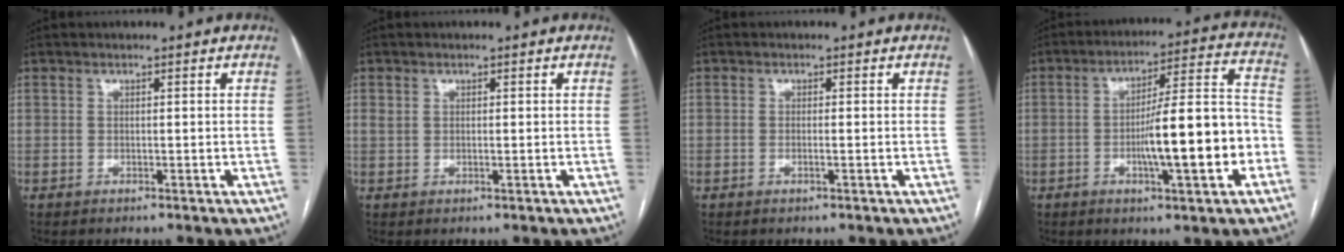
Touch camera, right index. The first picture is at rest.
{"total": 1.1, "force": [0.4, 0.6, 0.8], "torque": [-0.023, 0.003, 0.011]}
{"total": 0.8, "force": [-0.2, 0.0, 0.8], "torque": [-0.017, 0.000, -0.003]}
{"total": 14.8, "force": [-4.0, 1.8, 14.1], "torque": [-0.215, 0.019, -0.057]}